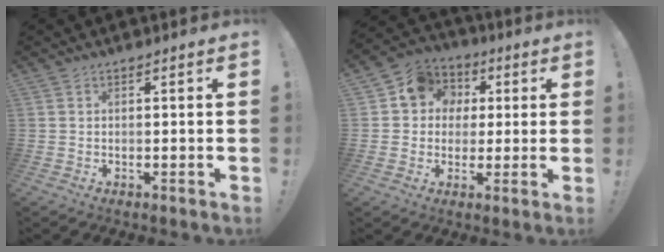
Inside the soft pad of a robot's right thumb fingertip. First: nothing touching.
{"total": 11.0, "force": [2.3, 9.9, 4.3], "torque": [-0.059, 0.006, 0.050]}